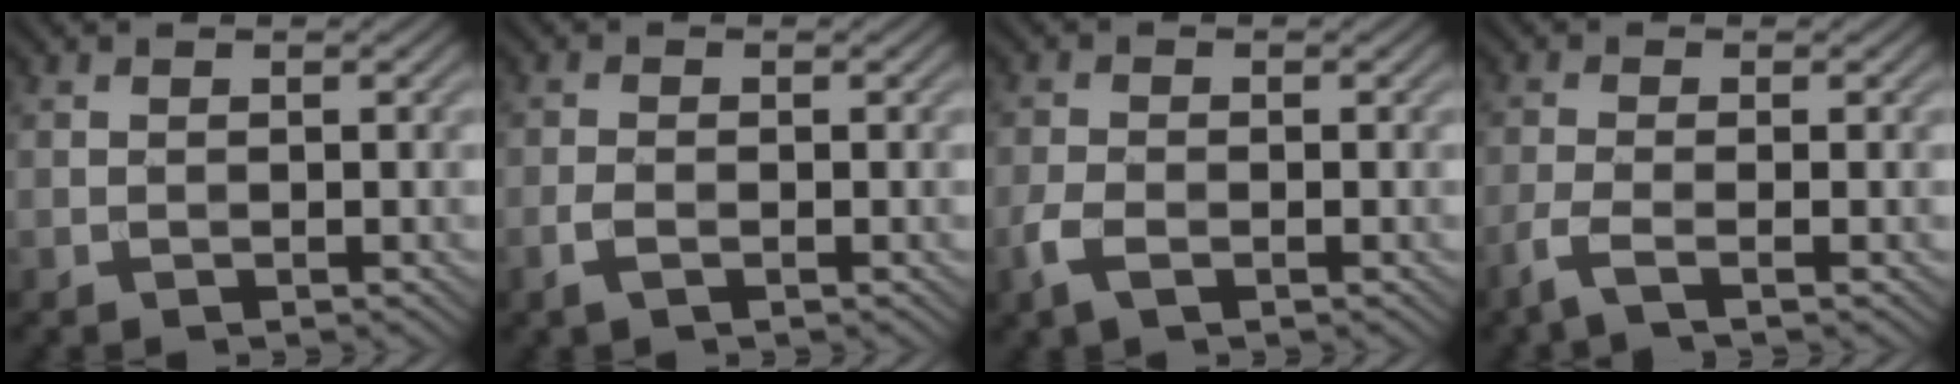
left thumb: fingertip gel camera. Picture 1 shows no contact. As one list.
[{"total": 1.8, "force": [-0.9, 0.6, 1.4], "torque": [-0.034, 0.000, -0.021]}, {"total": 3.0, "force": [-1.5, 1.4, 2.2], "torque": [-0.054, -0.005, -0.035]}, {"total": 3.0, "force": [-1.7, 0.4, 2.4], "torque": [-0.050, 0.001, -0.051]}]